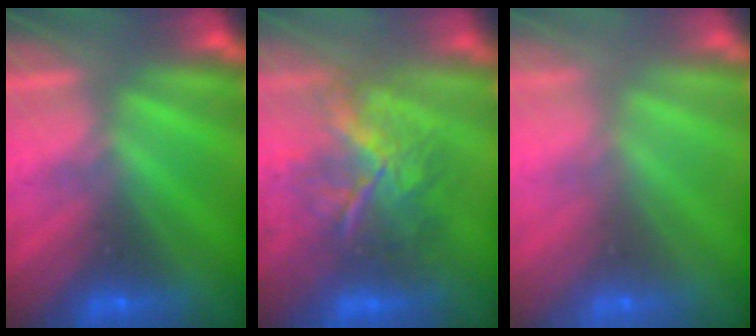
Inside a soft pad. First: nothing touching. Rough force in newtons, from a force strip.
{"total": 7.8}
{"total": 8.6}